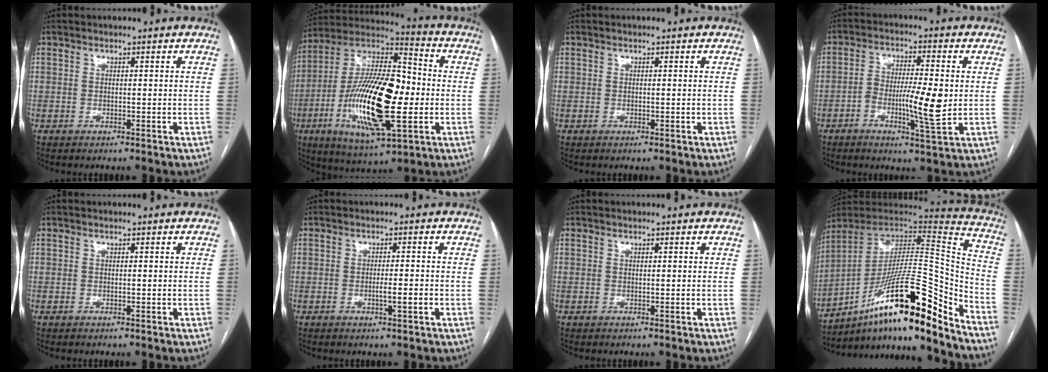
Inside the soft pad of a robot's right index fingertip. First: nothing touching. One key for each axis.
{"total": 23.3, "fx": -3.9, "fy": 7.0, "fz": 21.9, "tx": -0.432, "ty": 0.002, "tz": -0.067}
{"total": 0.0}
{"total": 8.3, "fx": -1.4, "fy": 1.2, "fz": 8.1, "tx": -0.140, "ty": 0.001, "tz": -0.025}
{"total": 0.0}
{"total": 2.4, "fx": -0.8, "fy": 0.1, "fz": 2.2, "tx": -0.039, "ty": -0.002, "tz": -0.013}
{"total": 0.0}
{"total": 23.8, "fx": -15.6, "fy": 1.9, "fz": 17.9, "tx": -0.259, "ty": 0.020, "tz": -0.262}